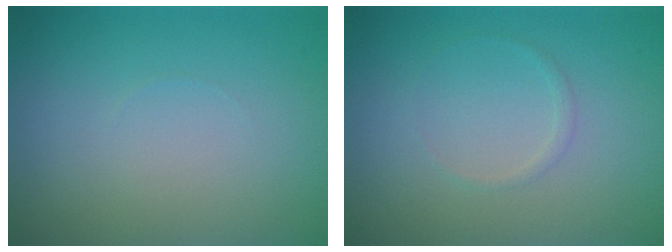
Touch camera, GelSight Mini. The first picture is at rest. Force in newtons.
{"total": 0.6, "press": 0.6, "slide": 0.1}